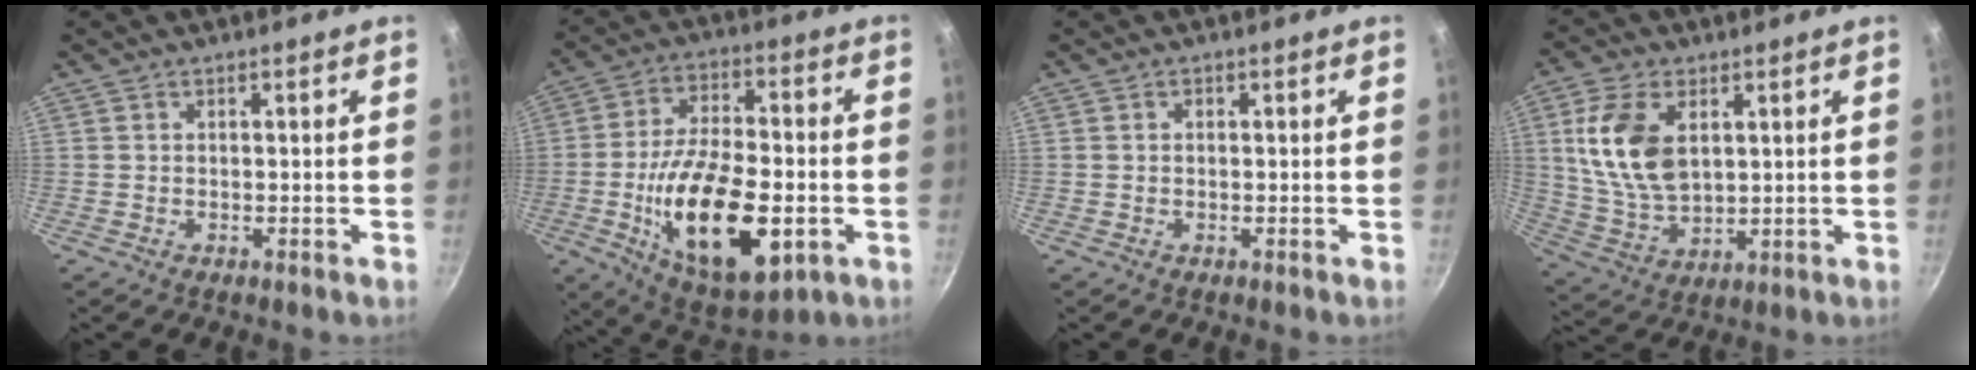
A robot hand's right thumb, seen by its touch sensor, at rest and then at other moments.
{"total": 22.6, "force": [-5.4, 10.7, 19.2], "torque": [-0.315, 0.016, -0.081]}
{"total": 0.6, "force": [0.0, 0.5, 0.4], "torque": [-0.005, 0.004, 0.000]}
{"total": 13.8, "force": [3.6, 8.3, 10.4], "torque": [-0.188, -0.019, 0.079]}